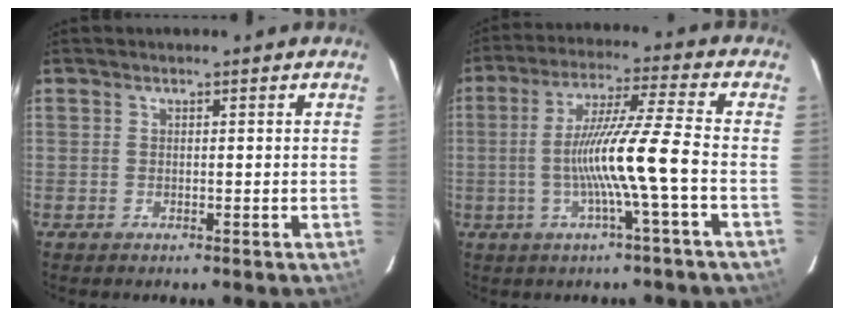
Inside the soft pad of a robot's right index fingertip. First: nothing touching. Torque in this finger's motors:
{"motor_torque": [1.37, -0.07, 0.92, 0.21]}